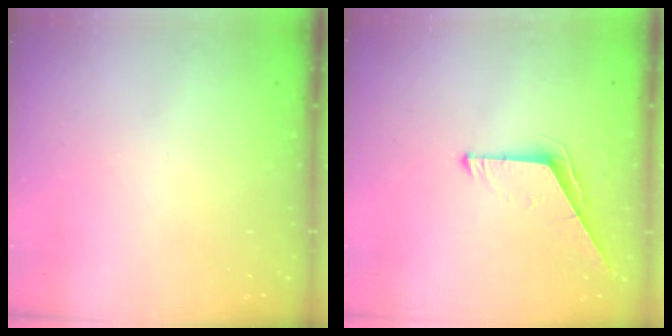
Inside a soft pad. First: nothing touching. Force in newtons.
{"total": 6.2, "press": 6.2, "slide": 0.5}